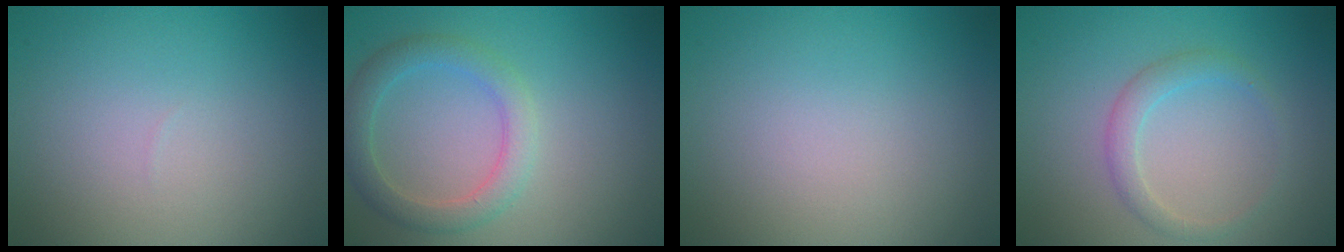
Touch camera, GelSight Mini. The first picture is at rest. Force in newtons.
{"total": 3.0, "press": 3.0, "slide": 0.2}
{"total": 0.0}
{"total": 1.8, "press": 1.8, "slide": 0.0}